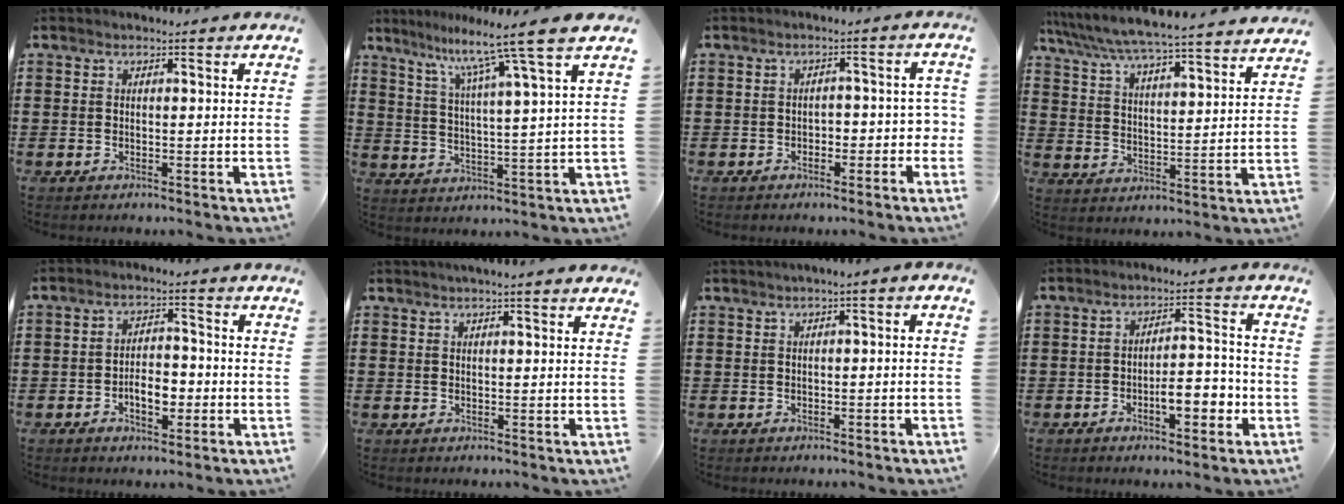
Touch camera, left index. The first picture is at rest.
{"total": 9.9, "force": [7.4, -1.6, 6.3], "torque": [-0.139, -0.037, 0.115]}
{"total": 3.0, "force": [-1.6, 1.8, 1.9], "torque": [-0.038, 0.008, -0.035]}
{"total": 6.0, "force": [5.8, -0.2, 1.4], "torque": [-0.056, -0.043, 0.097]}
{"total": 4.8, "force": [-1.6, 2.5, 3.8], "torque": [-0.059, 0.005, -0.030]}
{"total": 1.4, "force": [1.3, 0.1, 0.6], "torque": [-0.013, 0.001, 0.024]}
{"total": 1.2, "force": [-0.8, 0.4, 0.8], "torque": [-0.016, 0.002, -0.018]}
{"total": 6.1, "force": [-2.6, 2.3, 5.0], "torque": [-0.075, 0.007, -0.050]}